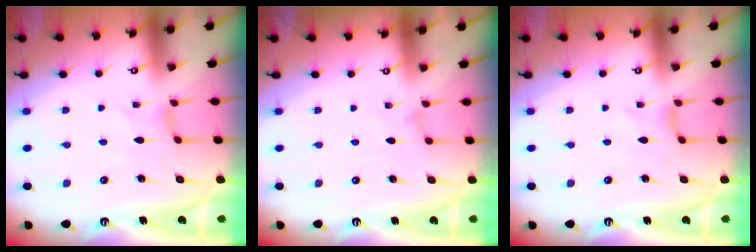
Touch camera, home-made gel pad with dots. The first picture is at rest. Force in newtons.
{"total": 0.5, "press": 0.5, "slide": 0.1}
{"total": 0.0}